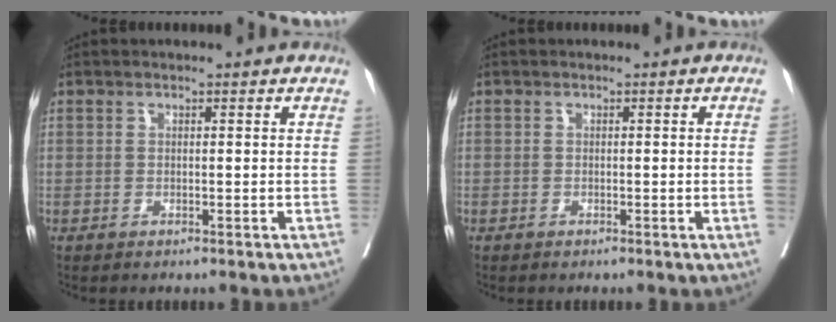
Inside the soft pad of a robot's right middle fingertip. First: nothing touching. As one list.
[{"total": 0.9, "force": [-0.1, -0.3, 0.8], "torque": [-0.006, 0.001, -0.002]}]